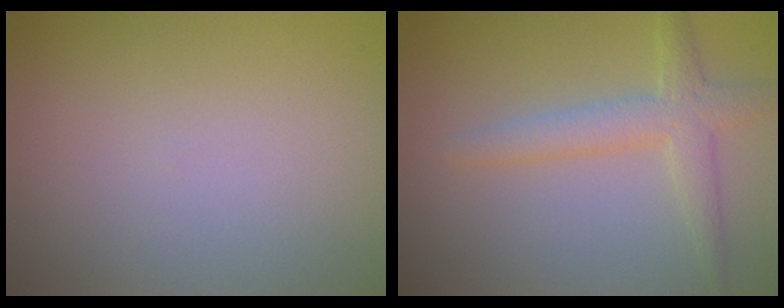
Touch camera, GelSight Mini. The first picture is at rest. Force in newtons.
{"total": 3.0, "press": 3.0, "slide": 0.0}